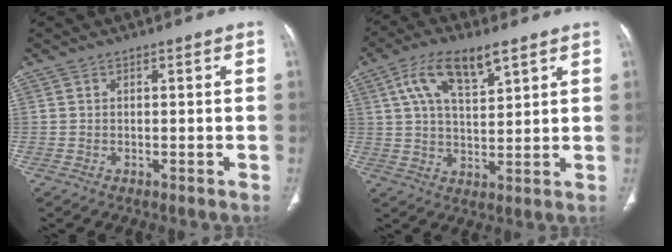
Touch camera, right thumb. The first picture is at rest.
{"total": 11.1, "force": [5.6, 4.4, 8.4], "torque": [-0.146, -0.010, 0.106]}